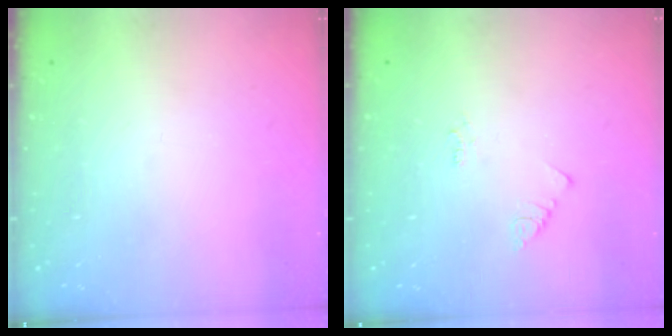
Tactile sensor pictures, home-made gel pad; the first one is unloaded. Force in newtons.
{"total": 2.2, "press": 2.1, "slide": 0.4}